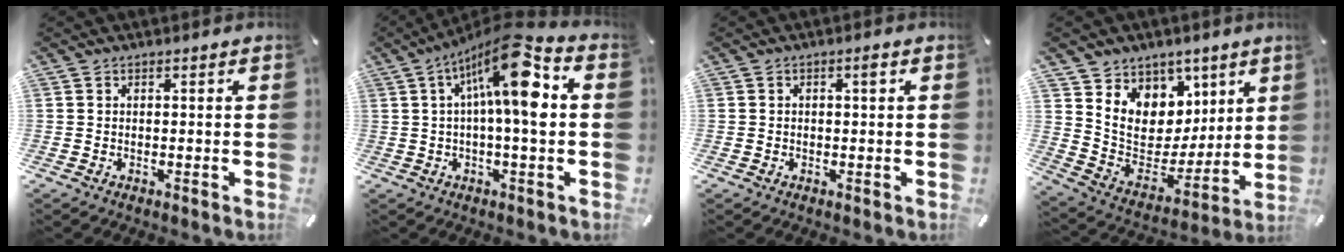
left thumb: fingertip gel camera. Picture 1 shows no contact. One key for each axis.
{"total": 15.8, "fx": 4.0, "fy": 4.2, "fz": 14.7, "tx": -0.252, "ty": -0.022, "tz": 0.056}
{"total": 1.5, "fx": 0.2, "fy": 0.7, "fz": 1.3, "tx": -0.025, "ty": 0.008, "tz": 0.000}
{"total": 9.9, "fx": 4.1, "fy": 9.0, "fz": 0.9, "tx": -0.020, "ty": -0.059, "tz": 0.086}